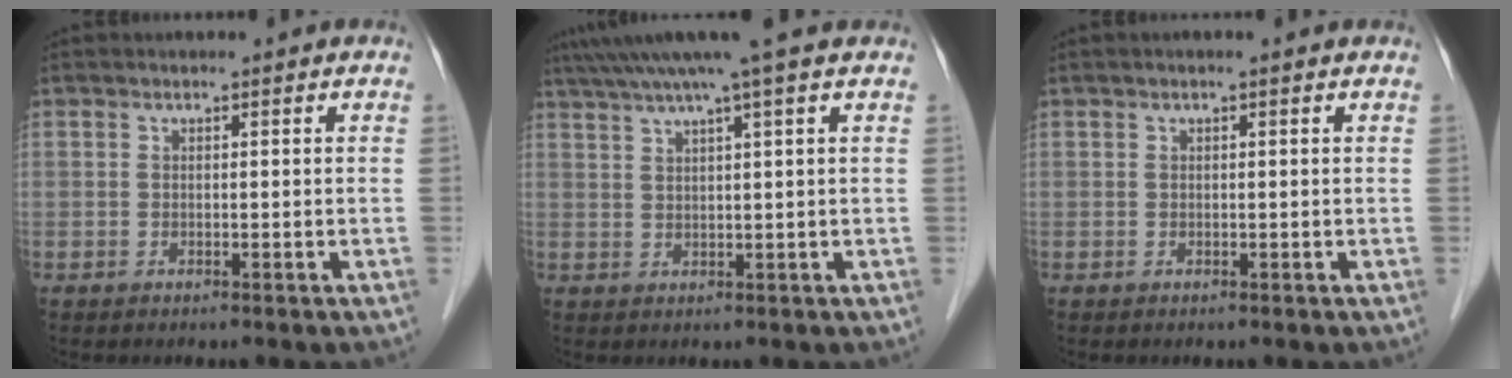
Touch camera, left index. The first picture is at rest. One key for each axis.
{"total": 7.7, "fx": 5.9, "fy": -1.6, "fz": 4.8, "tx": -0.078, "ty": 0.030, "tz": 0.088}
{"total": 0.6, "fx": 0.4, "fy": 0.0, "fz": 0.5, "tx": -0.011, "ty": 0.008, "tz": 0.004}